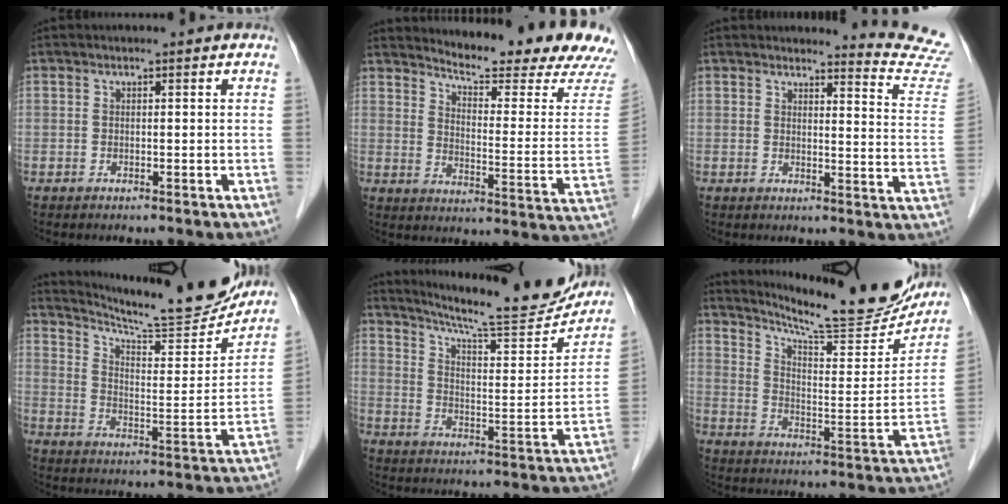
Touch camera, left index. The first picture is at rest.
{"total": 19.6, "force": [18.7, 0.0, 5.9], "torque": [-0.094, -0.120, 0.225]}
{"total": 10.1, "force": [10.0, -1.1, -0.6], "torque": [0.008, -0.121, 0.086]}
{"total": 18.0, "force": [17.0, 0.8, 5.9], "torque": [-0.100, -0.052, 0.238]}
{"total": 18.0, "force": [16.8, 1.0, 6.3], "torque": [-0.106, -0.046, 0.234]}
{"total": 20.2, "force": [18.7, 1.6, 7.4], "torque": [-0.116, -0.057, 0.255]}